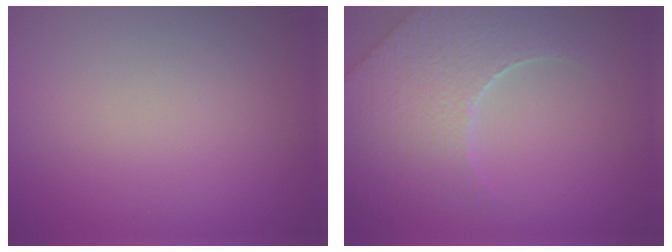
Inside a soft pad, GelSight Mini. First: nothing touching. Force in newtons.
{"total": 7.1, "press": 5.6, "slide": 4.4}